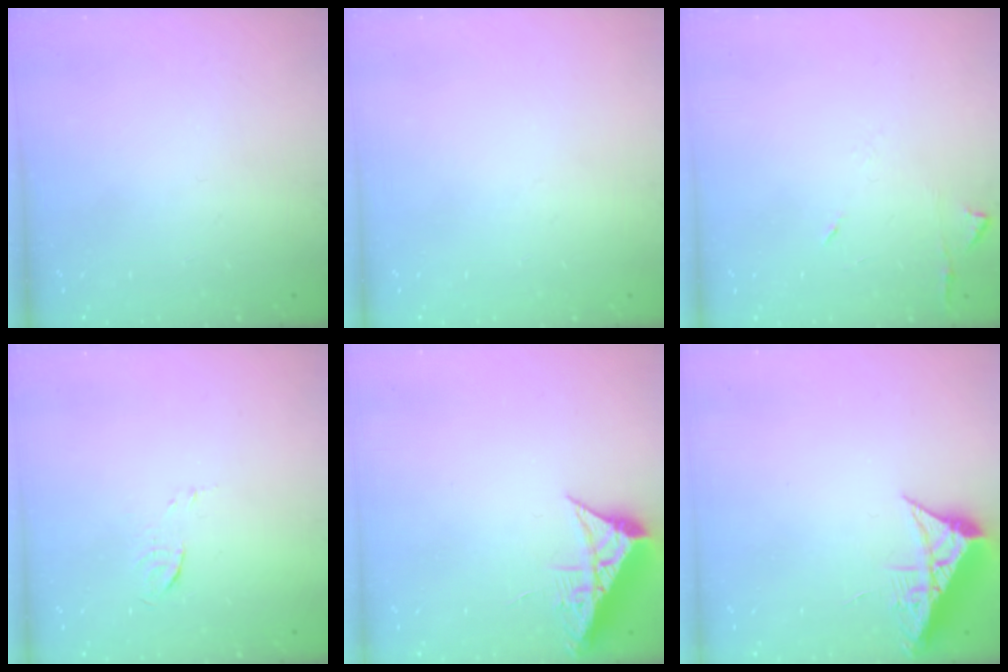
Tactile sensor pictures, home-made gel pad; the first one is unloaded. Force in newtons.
{"total": 0.0}
{"total": 5.8, "press": 5.8, "slide": 0.7}
{"total": 4.2, "press": 4.1, "slide": 1.1}
{"total": 7.3, "press": 7.3, "slide": 0.2}
{"total": 7.3, "press": 7.3, "slide": 0.2}